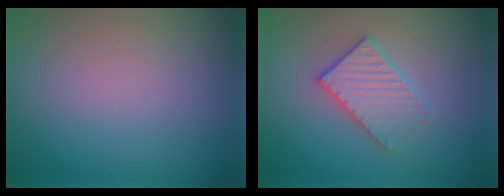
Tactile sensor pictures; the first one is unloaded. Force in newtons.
{"total": 3.1, "press": 3.1, "slide": 0.4}